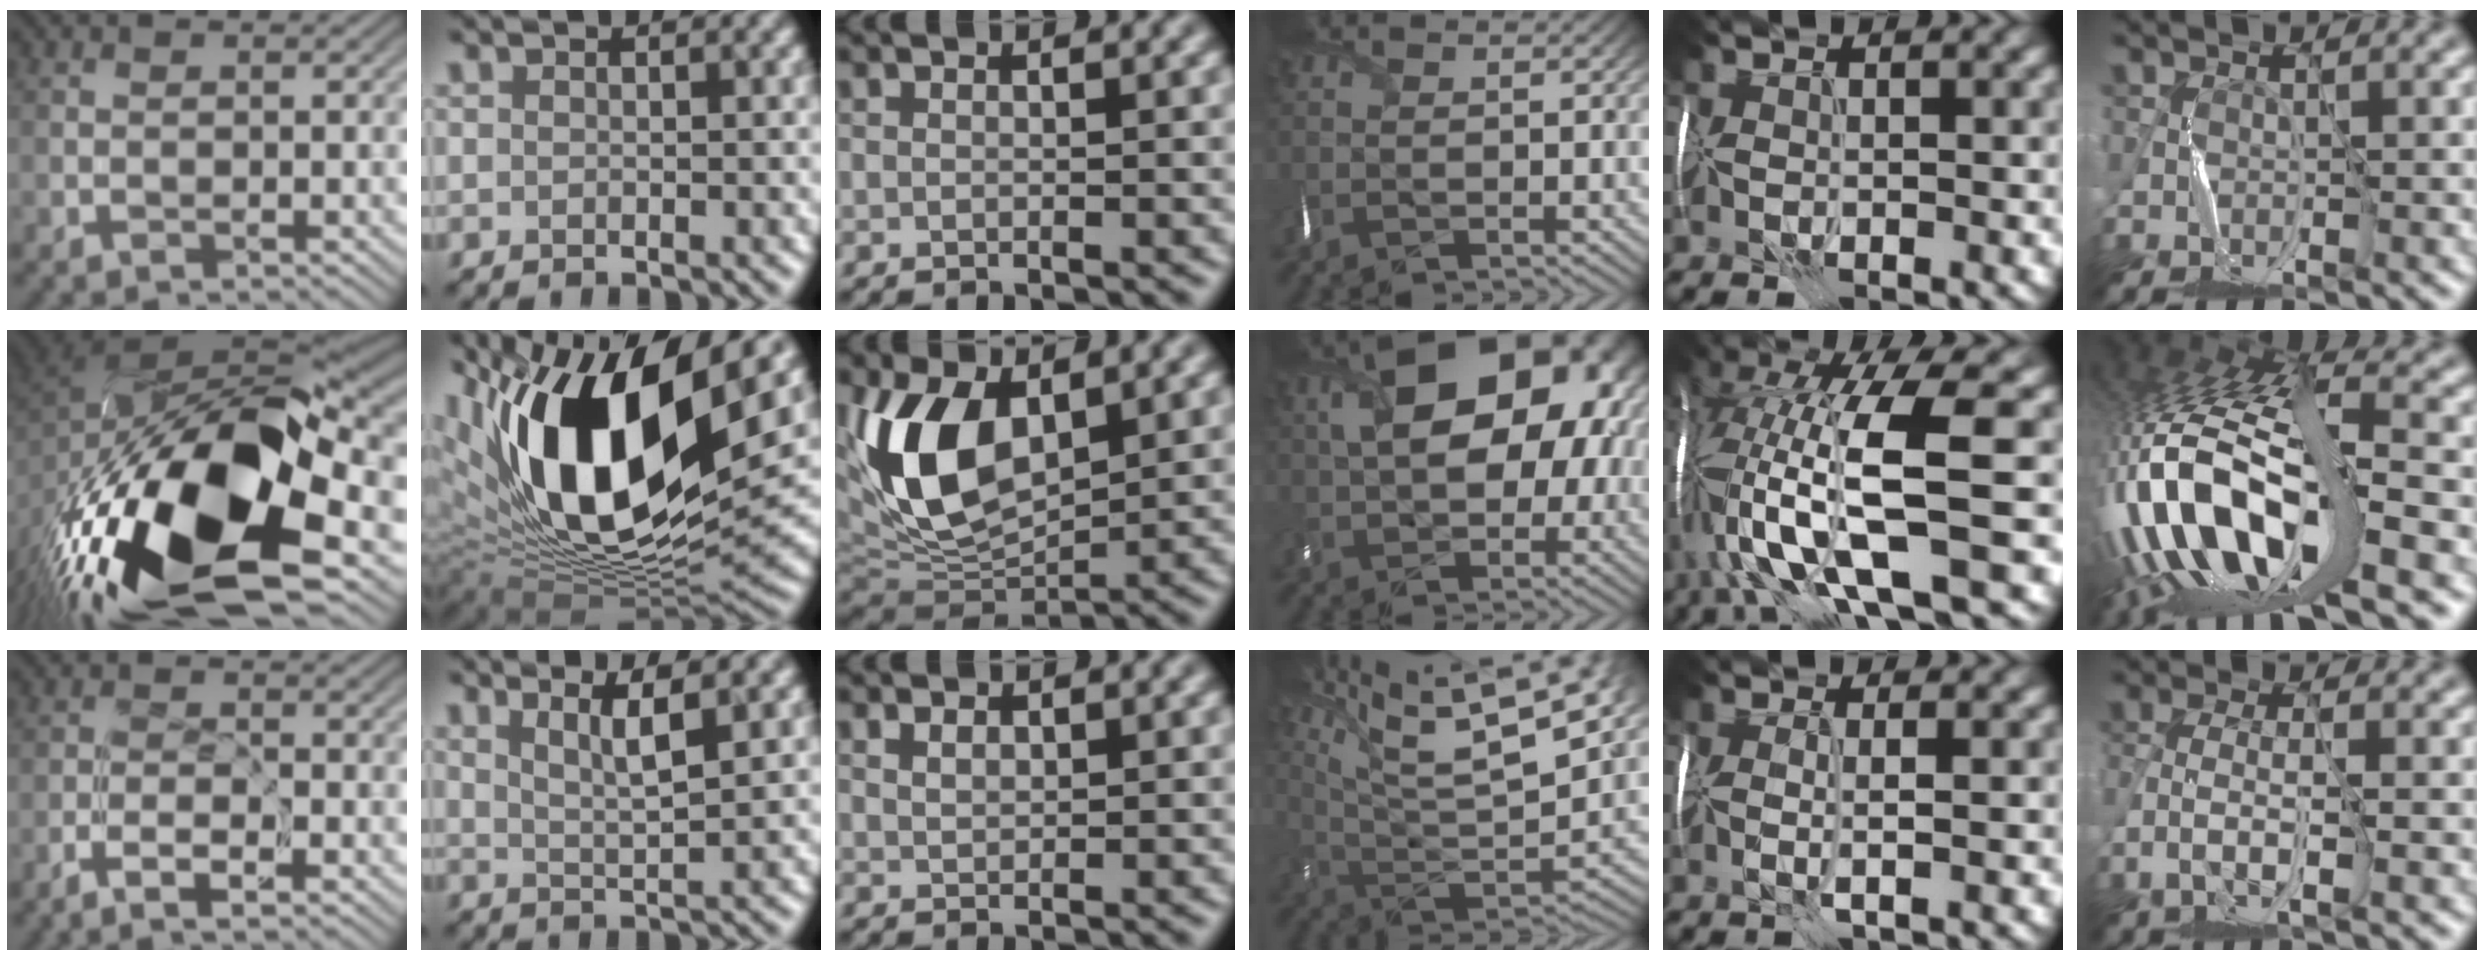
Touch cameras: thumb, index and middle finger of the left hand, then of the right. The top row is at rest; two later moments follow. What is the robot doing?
{"motion": "wrap", "object": "ribbon"}